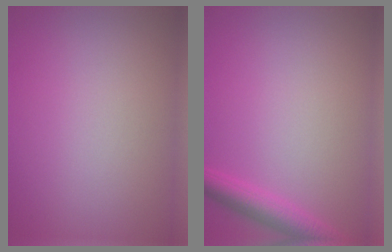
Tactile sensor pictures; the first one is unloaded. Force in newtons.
{"total": 3.0, "press": 3.0, "slide": 0.2}